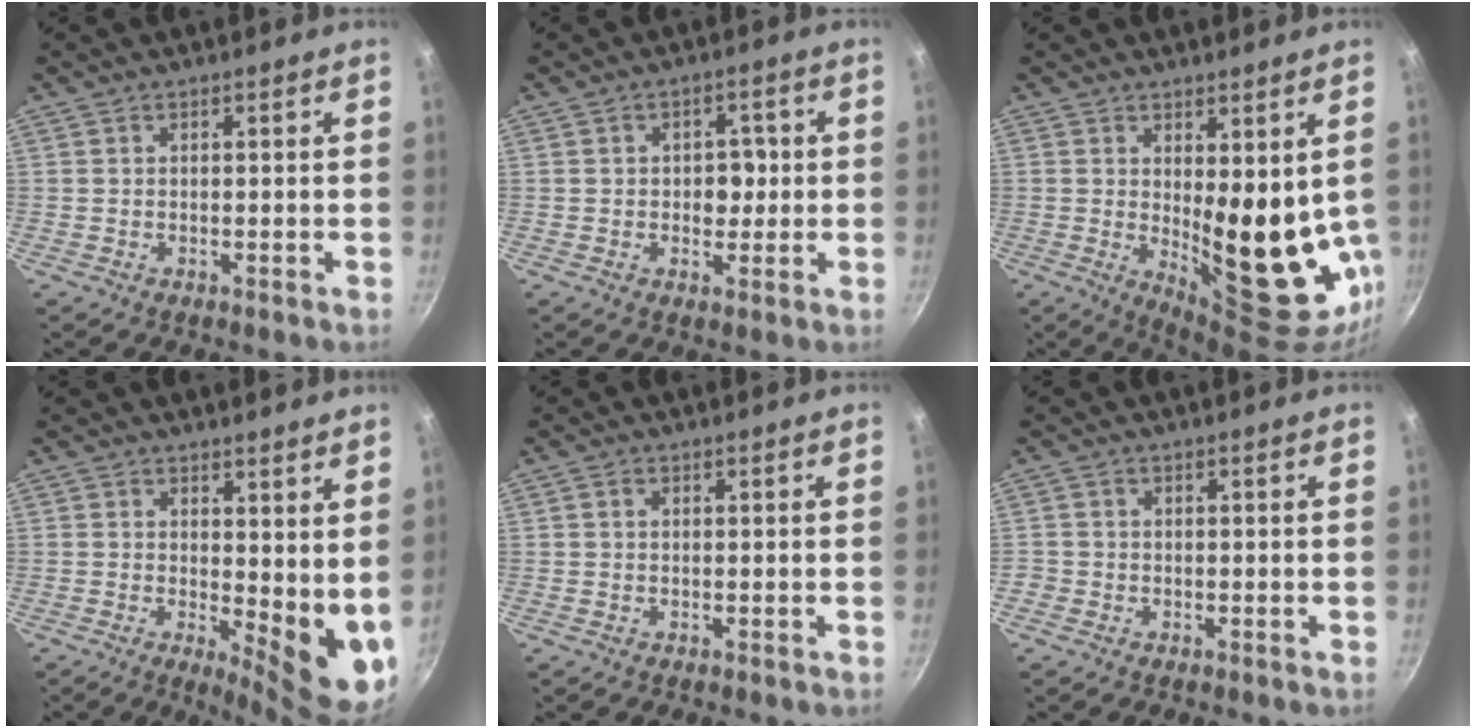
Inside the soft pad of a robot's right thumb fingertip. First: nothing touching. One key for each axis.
{"total": 4.5, "fx": 0.0, "fy": 3.4, "fz": 3.0, "tx": -0.011, "ty": 0.005, "tz": -0.003}
{"total": 15.8, "fx": 1.4, "fy": 6.4, "fz": 14.4, "tx": -0.167, "ty": -0.045, "tz": 0.040}
{"total": 10.0, "fx": 1.6, "fy": 4.0, "fz": 9.0, "tx": -0.097, "ty": -0.030, "tz": 0.027}
{"total": 0.8, "fx": 0.2, "fy": 0.6, "fz": 0.5, "tx": -0.008, "ty": 0.004, "tz": 0.003}
{"total": 1.3, "fx": -0.6, "fy": 1.1, "fz": 0.2, "tx": -0.004, "ty": 0.001, "tz": -0.012}